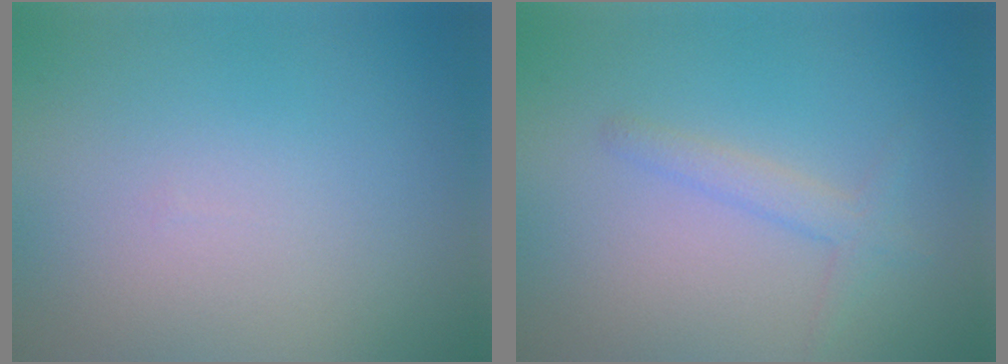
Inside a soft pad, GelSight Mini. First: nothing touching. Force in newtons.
{"total": 1.8, "press": 1.8, "slide": 0.1}